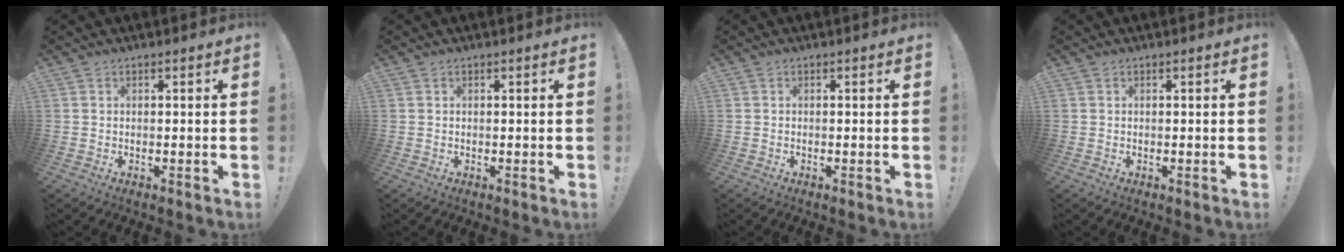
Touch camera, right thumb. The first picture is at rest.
{"total": 0.0}
{"total": 0.0}
{"total": 0.0}